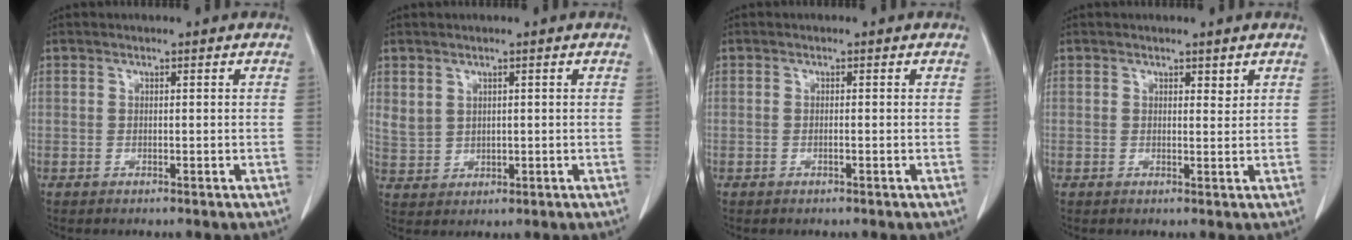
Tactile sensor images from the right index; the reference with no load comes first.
{"total": 3.8, "force": [1.4, 3.2, 1.6], "torque": [-0.034, 0.006, 0.040]}
{"total": 0.6, "force": [-0.2, 0.0, 0.5], "torque": [-0.012, 0.000, -0.003]}
{"total": 1.0, "force": [0.8, 0.5, 0.5], "torque": [-0.006, -0.006, 0.009]}